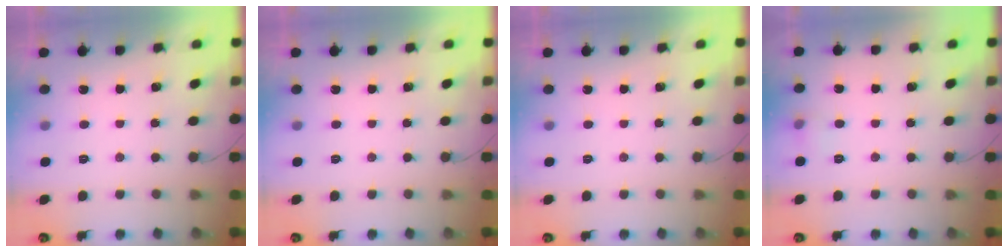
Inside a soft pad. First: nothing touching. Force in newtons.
{"total": 0.0}
{"total": 0.0}
{"total": 4.9, "press": 4.6, "slide": 1.5}